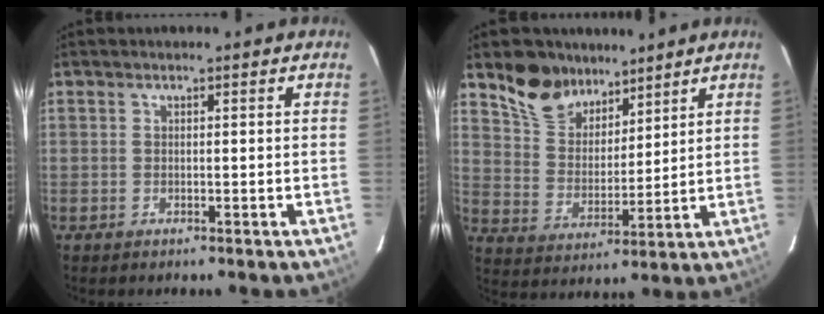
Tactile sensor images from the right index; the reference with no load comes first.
{"total": 10.8, "force": [8.2, 6.1, 3.5], "torque": [-0.074, 0.018, 0.159]}